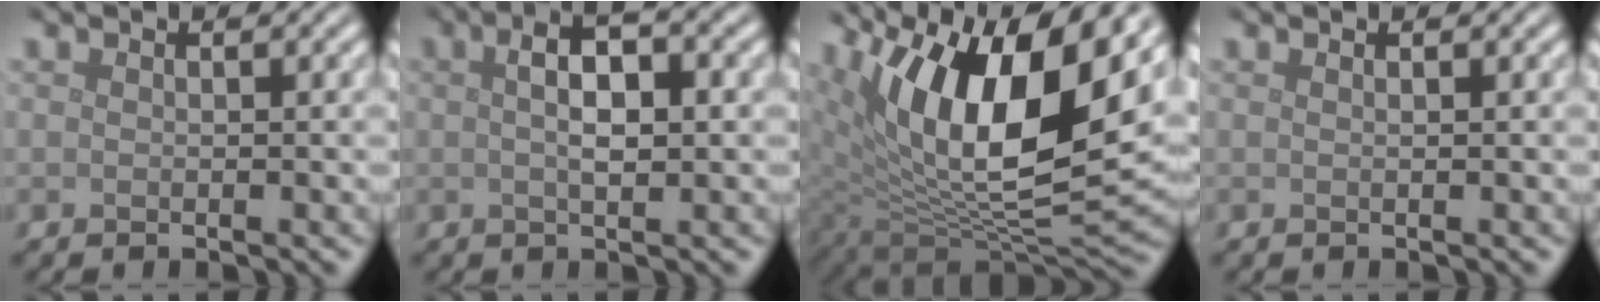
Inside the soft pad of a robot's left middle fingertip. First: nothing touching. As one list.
[{"total": 4.6, "force": [1.0, 1.6, 4.2], "torque": [-0.074, 0.008, 0.013]}, {"total": 15.0, "force": [6.4, 6.5, 11.9], "torque": [-0.201, 0.006, 0.110]}, {"total": 0.0}]